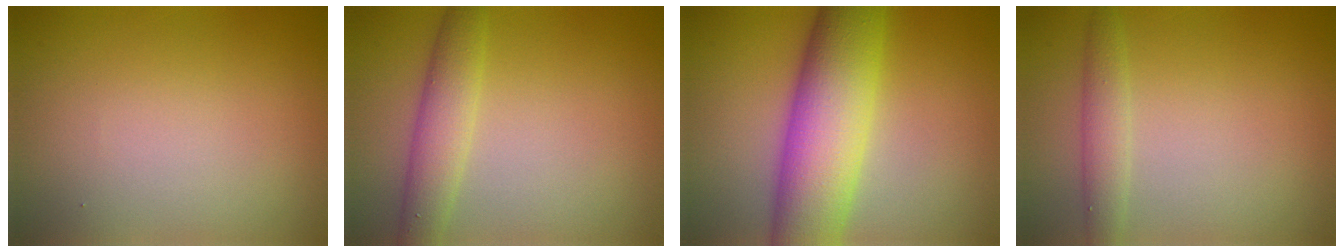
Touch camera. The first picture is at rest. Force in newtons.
{"total": 3.5, "press": 3.5, "slide": 0.2}
{"total": 10.4, "press": 10.4, "slide": 0.3}
{"total": 2.1, "press": 2.1, "slide": 0.1}